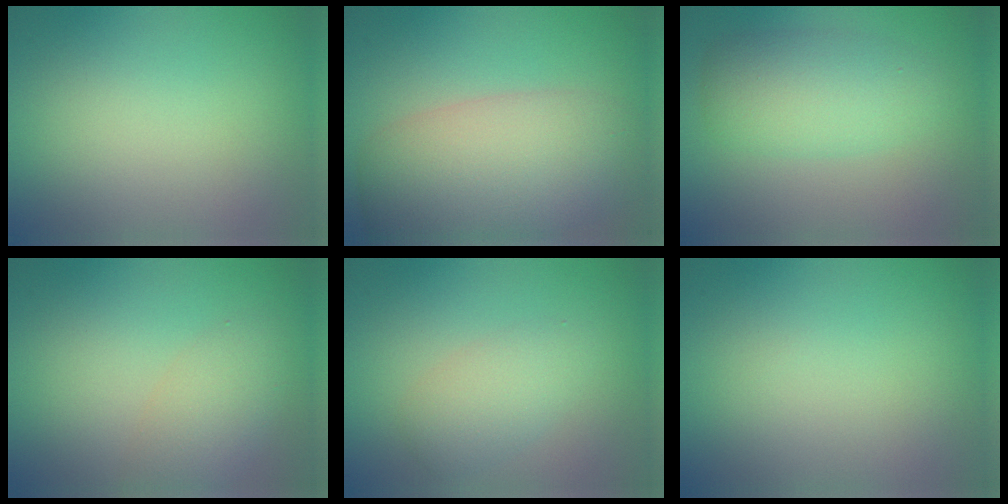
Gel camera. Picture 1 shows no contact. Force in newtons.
{"total": 9.2, "press": 9.2, "slide": 0.5}
{"total": 4.3, "press": 4.3, "slide": 0.1}
{"total": 3.0, "press": 3.0, "slide": 0.1}
{"total": 2.9, "press": 2.9, "slide": 0.1}
{"total": 0.0}